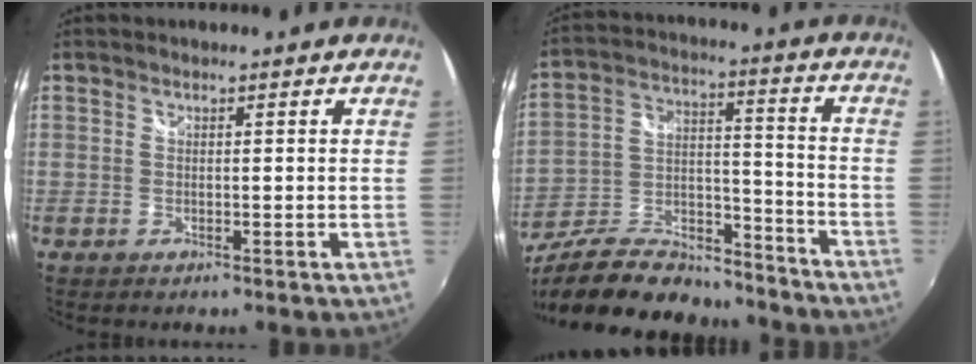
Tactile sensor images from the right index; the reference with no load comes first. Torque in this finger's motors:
{"motor_torque": [-1.01, -0.99, -0.34, -0.14]}